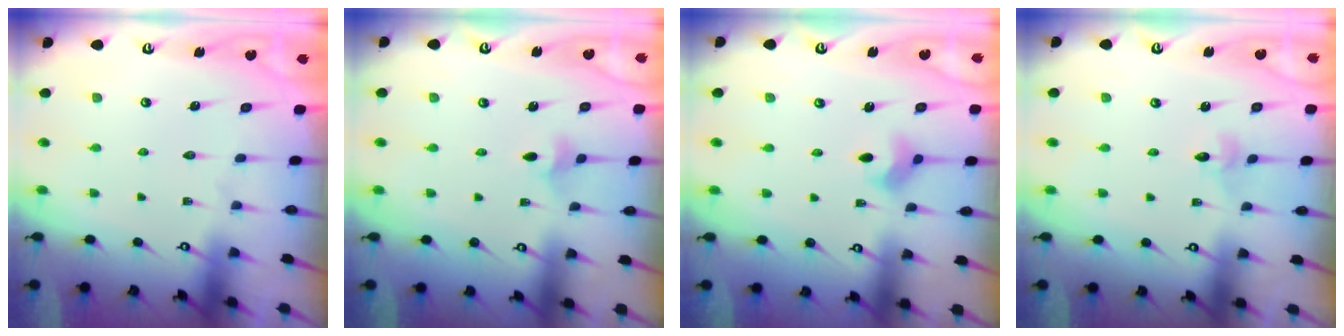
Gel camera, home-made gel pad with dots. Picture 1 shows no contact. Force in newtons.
{"total": 3.4, "press": 3.3, "slide": 0.7}
{"total": 5.2, "press": 5.2, "slide": 0.6}
{"total": 2.4, "press": 2.4, "slide": 0.3}